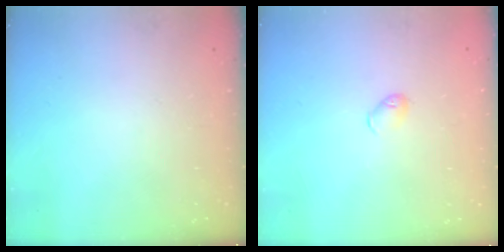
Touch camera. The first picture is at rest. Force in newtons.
{"total": 4.6, "press": 4.6, "slide": 0.8}